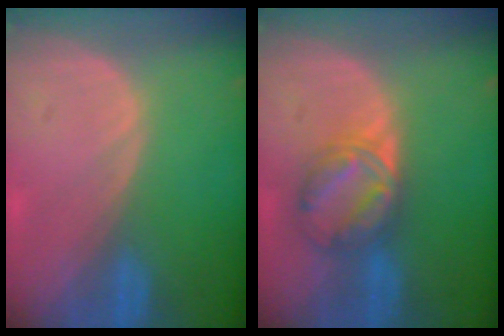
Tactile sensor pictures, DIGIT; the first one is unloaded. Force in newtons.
{"total": 6.2, "press": 6.2, "slide": 0.1}